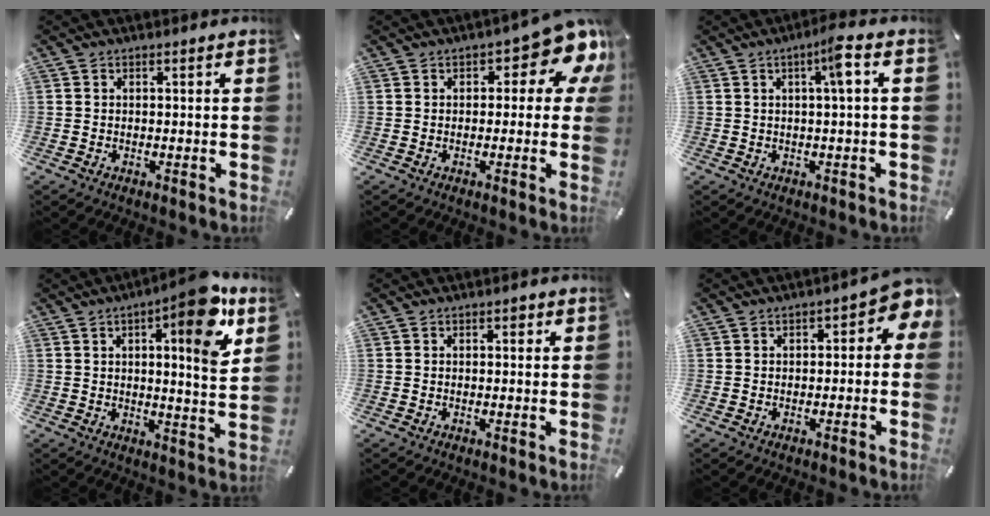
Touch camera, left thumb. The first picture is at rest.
{"total": 10.1, "force": [5.3, 4.5, 7.4], "torque": [-0.086, -0.036, 0.087]}
{"total": 5.4, "force": [1.3, 0.3, 5.2], "torque": [-0.086, -0.005, 0.013]}
{"total": 13.2, "force": [6.5, 2.8, 11.1], "torque": [-0.149, -0.034, 0.095]}
{"total": 0.9, "force": [0.2, 0.7, 0.5], "torque": [-0.011, 0.006, 0.002]}
{"total": 4.2, "force": [0.3, 2.5, 3.4], "torque": [-0.044, 0.000, -0.002]}